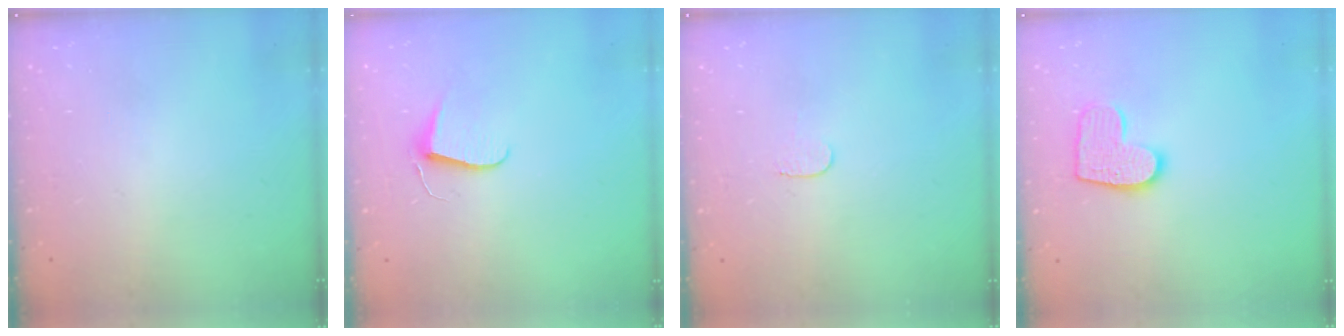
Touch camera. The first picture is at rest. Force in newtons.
{"total": 6.2, "press": 6.1, "slide": 0.6}
{"total": 3.2, "press": 3.2, "slide": 0.3}
{"total": 10.8, "press": 10.8, "slide": 0.7}